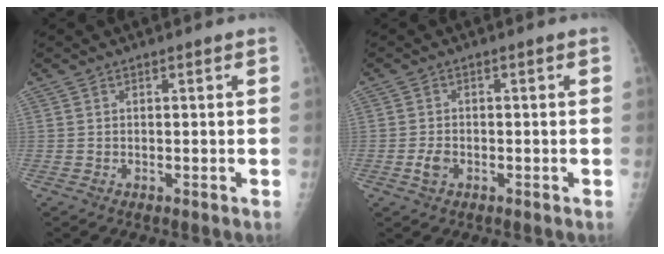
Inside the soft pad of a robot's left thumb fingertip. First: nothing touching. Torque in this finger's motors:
{"motor_torque": [-0.46, -0.08, 0.08, 0.00, 0.00]}